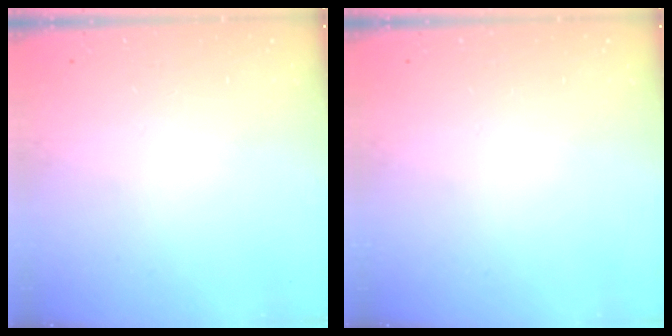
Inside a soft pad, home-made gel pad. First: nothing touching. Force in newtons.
{"total": 0.0}